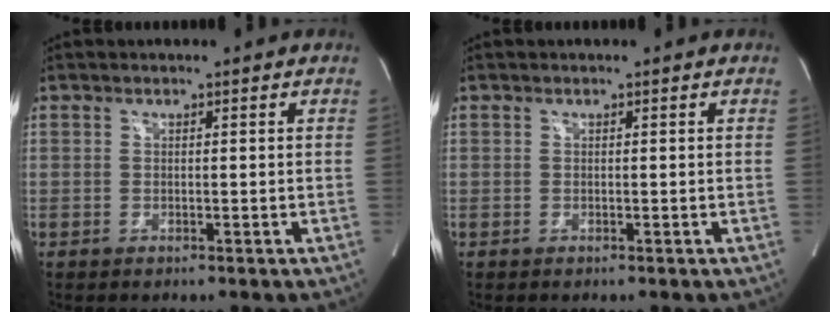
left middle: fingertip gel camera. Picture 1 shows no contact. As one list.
[{"total": 0.0}]